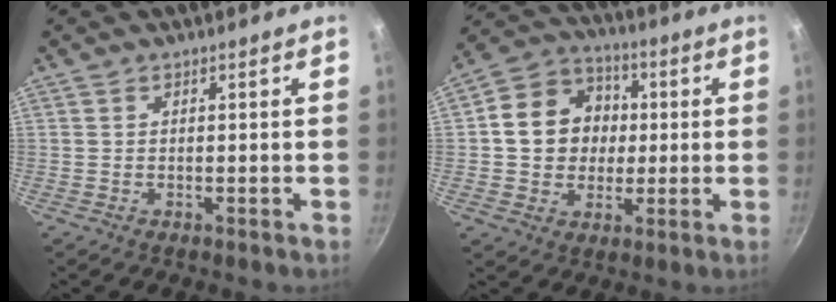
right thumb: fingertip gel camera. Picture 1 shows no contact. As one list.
[{"total": 13.3, "force": [1.2, 11.5, 6.6], "torque": [-0.081, 0.018, 0.013]}]